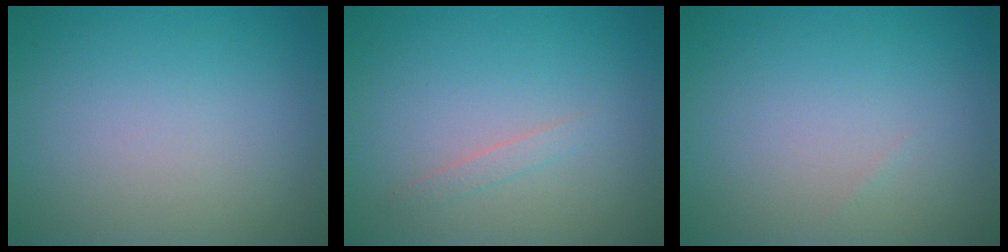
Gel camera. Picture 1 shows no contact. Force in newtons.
{"total": 0.9, "press": 0.9, "slide": 0.0}
{"total": 0.0}